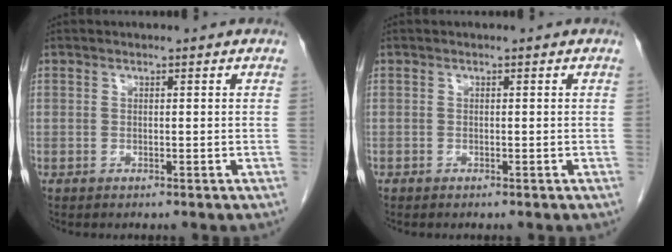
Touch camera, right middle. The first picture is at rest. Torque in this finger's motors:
{"motor_torque": [-0.08, 0.27, -0.04, -0.01]}